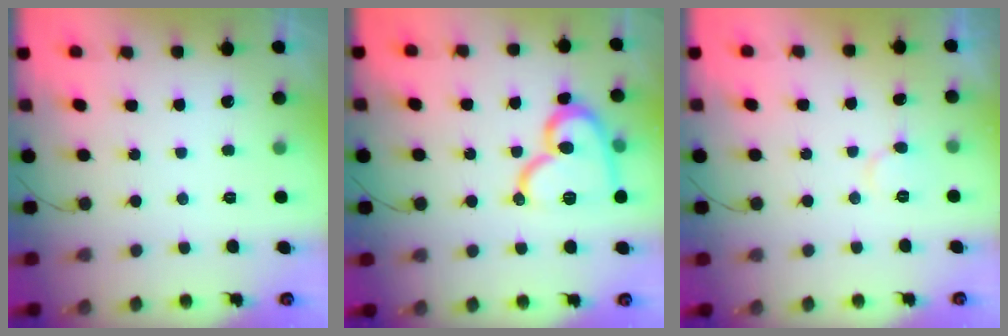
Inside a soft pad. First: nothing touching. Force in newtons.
{"total": 16.1, "press": 16.0, "slide": 1.0}
{"total": 4.0, "press": 4.0, "slide": 0.5}